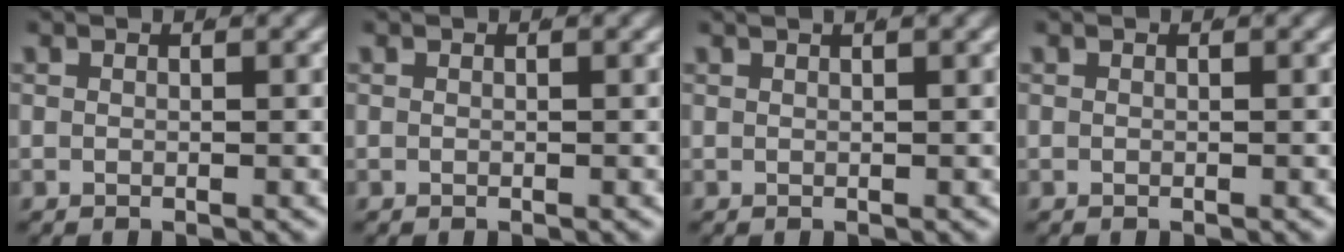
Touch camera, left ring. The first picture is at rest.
{"total": 0.0}
{"total": 1.1, "force": [0.8, -0.4, 0.5], "torque": [0.001, 0.005, 0.013]}
{"total": 0.0}